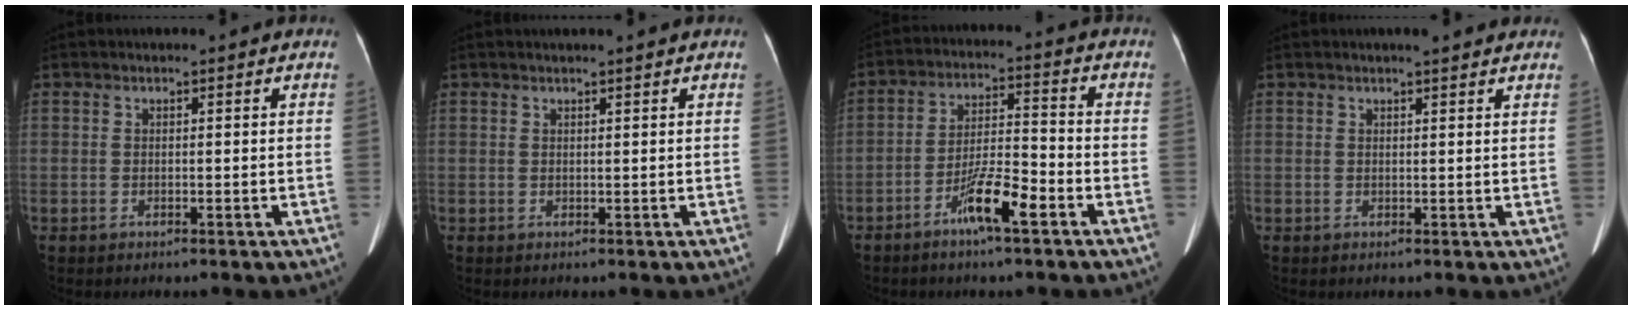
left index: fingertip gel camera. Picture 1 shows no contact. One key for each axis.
{"total": 2.0, "fx": 1.7, "fy": -0.3, "fz": 0.9, "tx": -0.007, "ty": 0.016, "tz": 0.027}
{"total": 7.9, "fx": -4.6, "fy": 0.7, "fz": 6.4, "tx": -0.123, "ty": 0.000, "tz": -0.083}
{"total": 3.8, "fx": 3.2, "fy": 0.4, "fz": 1.9, "tx": -0.020, "ty": 0.011, "tz": 0.036}